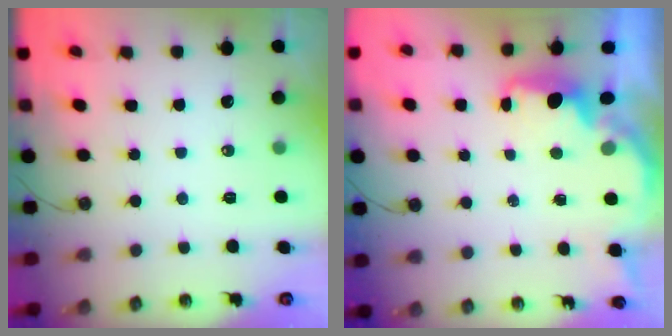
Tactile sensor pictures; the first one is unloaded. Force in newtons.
{"total": 2.1, "press": 2.0, "slide": 0.8}